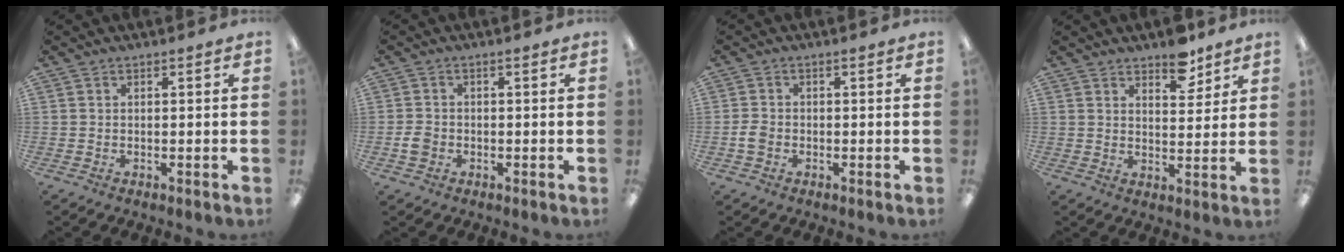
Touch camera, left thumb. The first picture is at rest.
{"total": 2.9, "force": [-0.7, 2.3, 1.6], "torque": [-0.034, 0.003, -0.015]}
{"total": 2.6, "force": [-0.7, 1.9, 1.6], "torque": [-0.035, 0.003, -0.016]}
{"total": 7.2, "force": [5.7, 3.2, 2.9], "torque": [-0.017, -0.038, 0.096]}